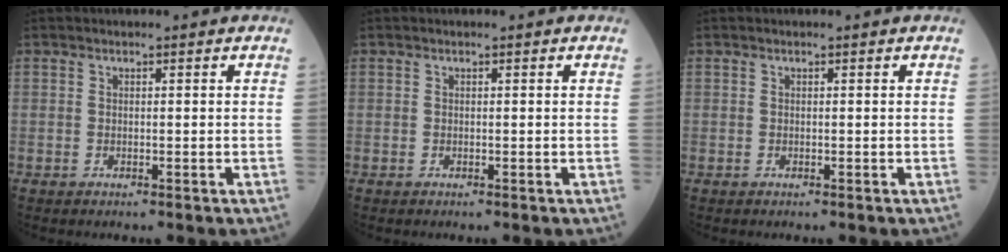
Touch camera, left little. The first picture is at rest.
{"total": 0.0}
{"total": 0.0}